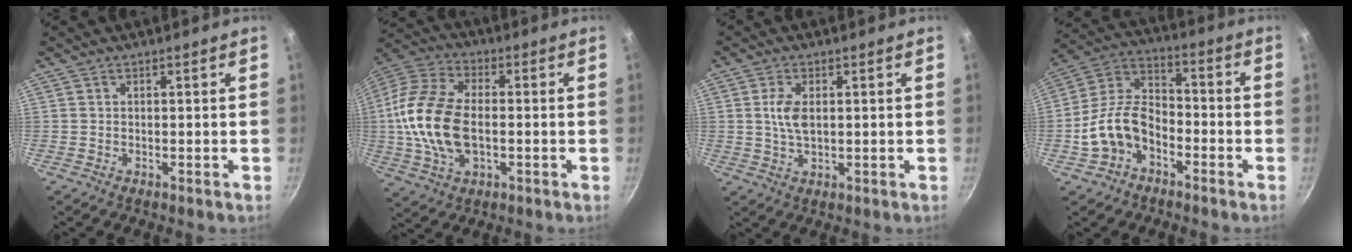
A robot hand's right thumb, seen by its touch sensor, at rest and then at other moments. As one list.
[{"total": 17.1, "force": [-1.0, 10.1, 13.7], "torque": [-0.269, 0.023, -0.032]}, {"total": 4.8, "force": [0.7, 2.6, 4.0], "torque": [-0.078, -0.001, 0.014]}, {"total": 12.2, "force": [-4.8, 8.1, 7.7], "torque": [-0.123, 0.055, -0.103]}]